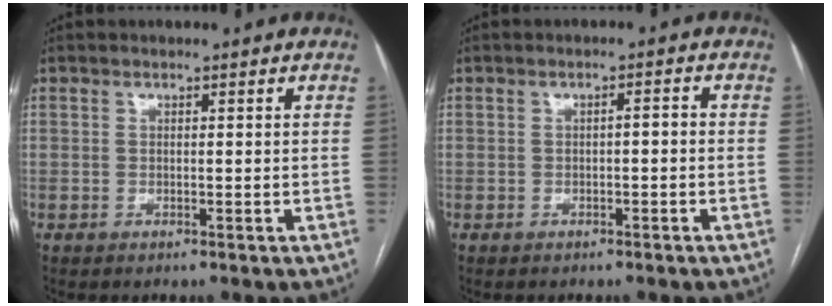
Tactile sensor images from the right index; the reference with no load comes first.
{"total": 1.7, "force": [-0.5, 0.5, 1.6], "torque": [-0.021, 0.007, -0.006]}